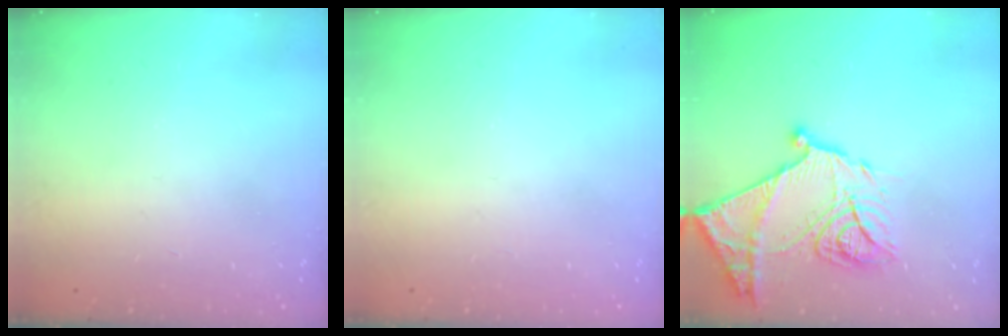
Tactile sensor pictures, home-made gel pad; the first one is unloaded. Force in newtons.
{"total": 0.0}
{"total": 20.5, "press": 20.5, "slide": 1.8}